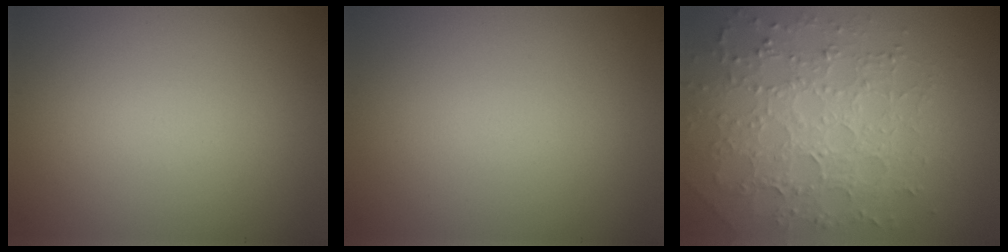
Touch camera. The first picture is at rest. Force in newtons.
{"total": 0.0}
{"total": 7.3, "press": 5.4, "slide": 5.0}